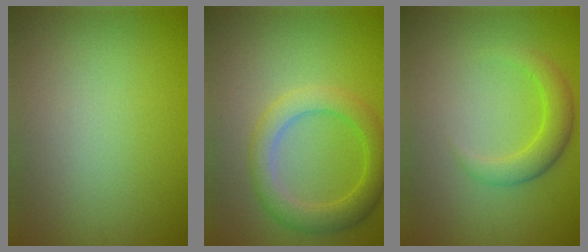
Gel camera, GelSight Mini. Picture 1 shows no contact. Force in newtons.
{"total": 4.3, "press": 4.3, "slide": 0.1}
{"total": 3.0, "press": 3.0, "slide": 0.1}